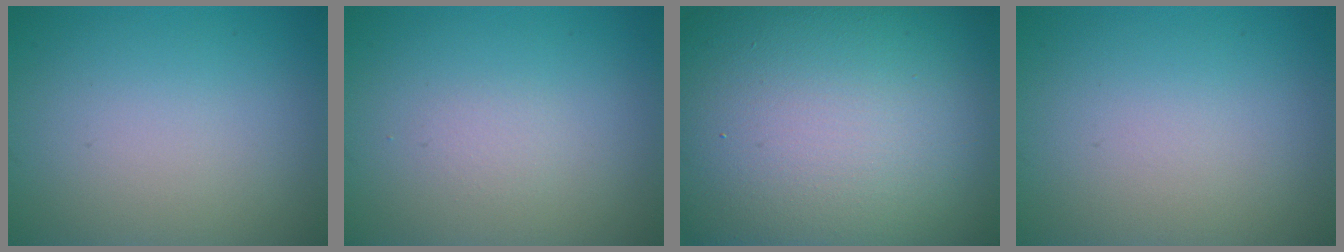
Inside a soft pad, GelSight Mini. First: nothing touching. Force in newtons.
{"total": 0.7, "press": 0.7, "slide": 0.0}
{"total": 25.5, "press": 25.4, "slide": 1.3}
{"total": 0.0}